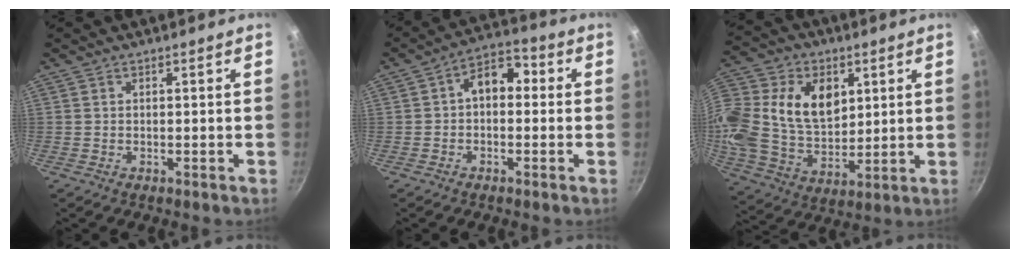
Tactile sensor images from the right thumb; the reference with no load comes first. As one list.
[{"total": 7.3, "force": [0.3, 5.1, 5.3], "torque": [-0.052, 0.024, -0.013]}, {"total": 24.7, "force": [6.8, 17.8, 15.8], "torque": [-0.342, 0.014, 0.124]}]